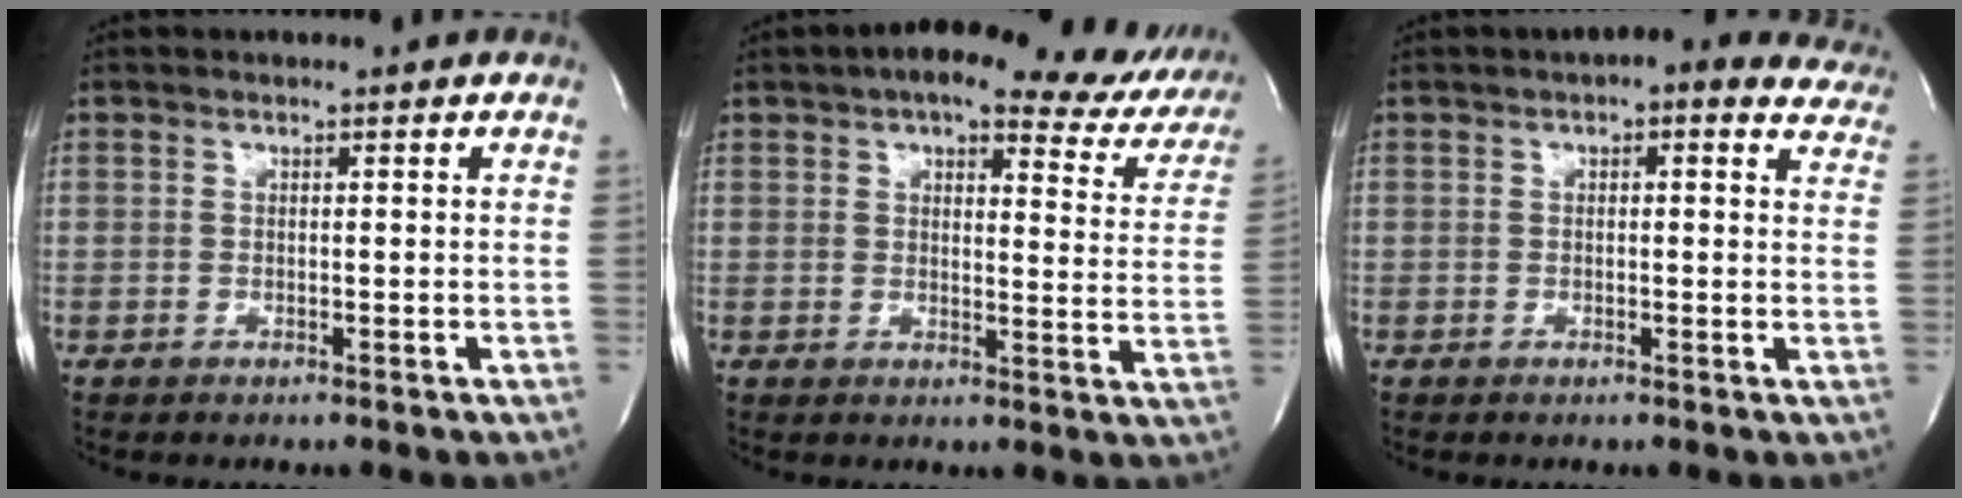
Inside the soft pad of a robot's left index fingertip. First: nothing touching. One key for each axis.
{"total": 19.7, "fx": 15.3, "fy": 6.2, "fz": 10.8, "tx": -0.122, "ty": 0.005, "tz": 0.159}
{"total": 11.9, "fx": 9.6, "fy": 4.4, "fz": 5.5, "tx": -0.037, "ty": 0.020, "tz": 0.088}